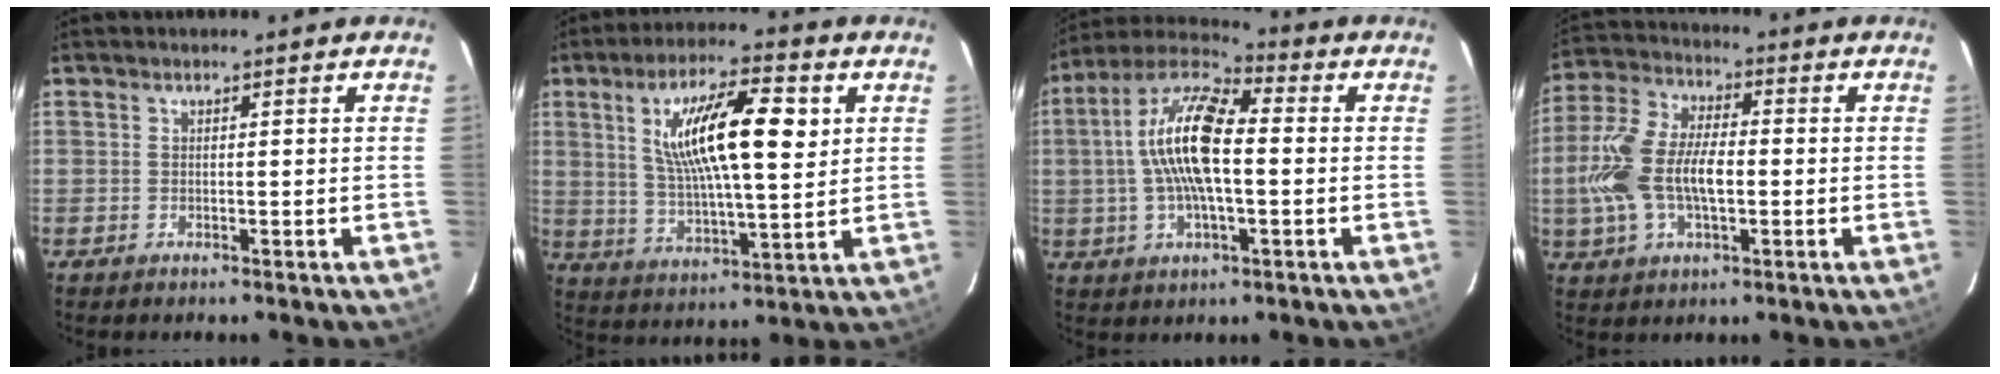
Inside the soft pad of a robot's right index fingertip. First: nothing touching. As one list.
[{"total": 15.8, "force": [4.5, 4.2, 14.6], "torque": [-0.260, 0.013, 0.082]}, {"total": 14.8, "force": [0.2, 5.6, 13.7], "torque": [-0.265, 0.016, -0.006]}, {"total": 14.2, "force": [-1.8, 7.4, 12.0], "torque": [-0.259, 0.009, -0.033]}]